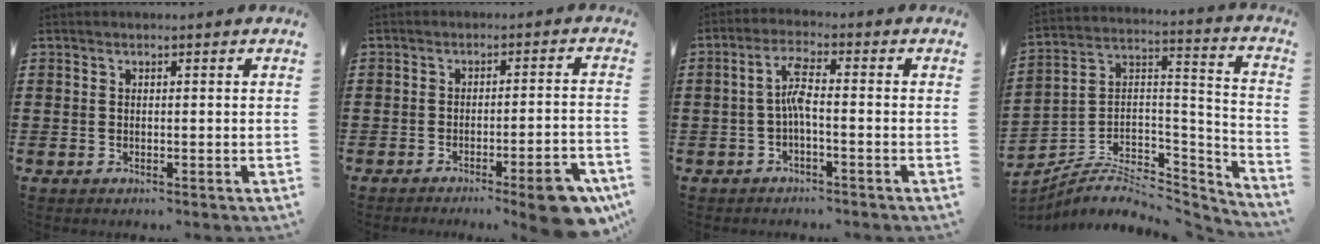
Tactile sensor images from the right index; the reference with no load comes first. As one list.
[{"total": 6.3, "force": [-4.4, 0.3, 4.5], "torque": [-0.066, -0.007, -0.074]}, {"total": 4.0, "force": [-1.0, 0.8, 3.8], "torque": [-0.071, 0.007, -0.022]}, {"total": 6.0, "force": [-4.3, 3.4, 2.4], "torque": [-0.053, -0.001, -0.083]}]